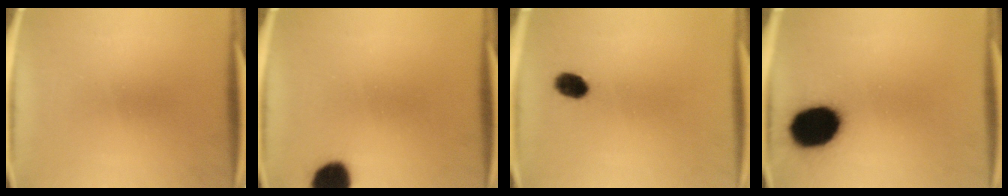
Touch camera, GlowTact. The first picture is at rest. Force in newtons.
{"total": 8.6}
{"total": 4.4}
{"total": 17.7}